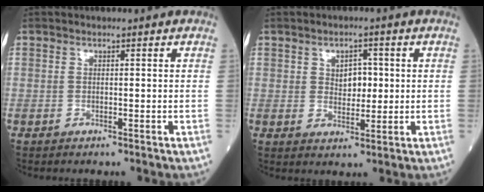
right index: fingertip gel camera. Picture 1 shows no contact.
{"total": 4.0, "force": [0.8, 2.4, 3.1], "torque": [-0.044, 0.002, 0.016]}